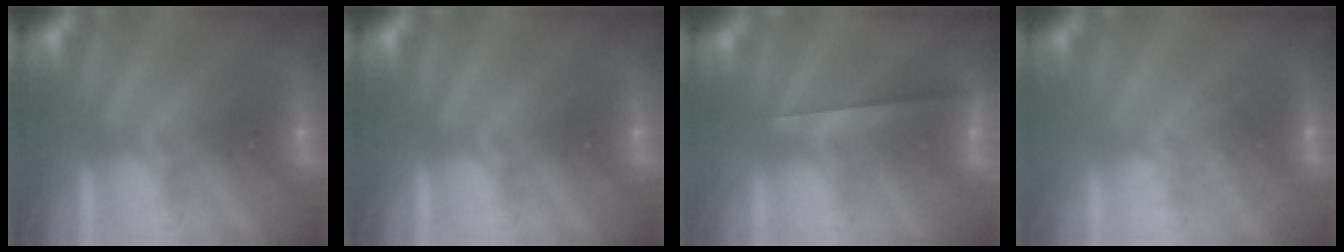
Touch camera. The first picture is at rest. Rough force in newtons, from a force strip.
{"total": 0.0}
{"total": 2.3}
{"total": 3.8}